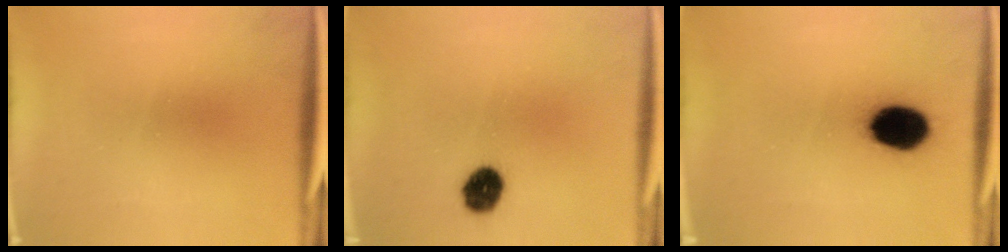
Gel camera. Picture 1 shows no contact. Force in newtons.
{"total": 6.9}
{"total": 12.7}